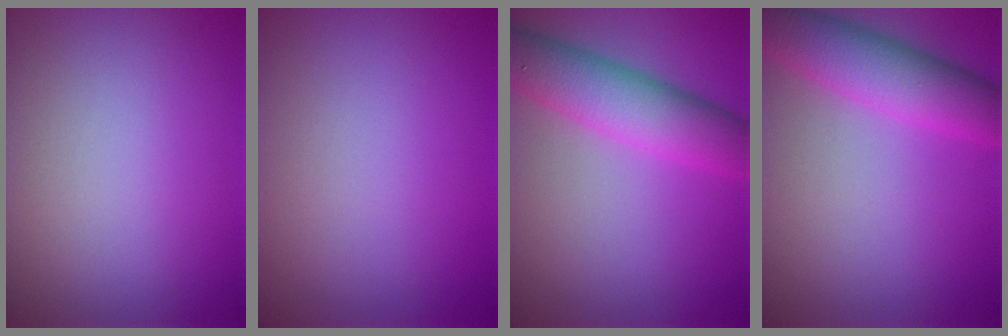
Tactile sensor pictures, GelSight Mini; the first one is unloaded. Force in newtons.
{"total": 0.0}
{"total": 6.2, "press": 6.2, "slide": 0.2}
{"total": 5.9, "press": 5.9, "slide": 0.3}